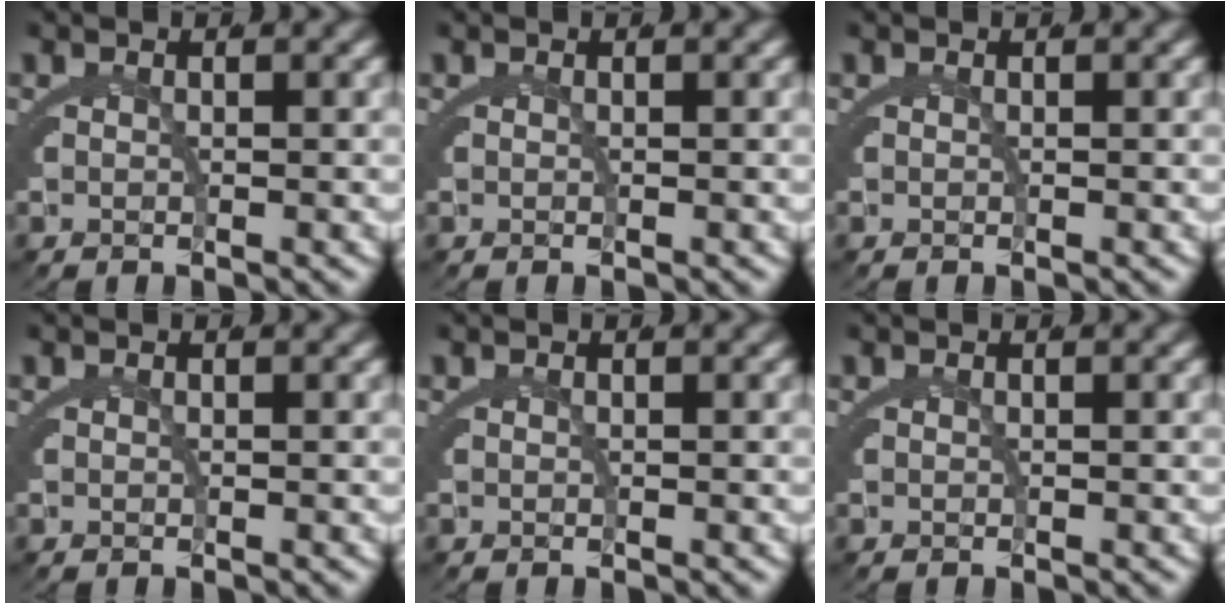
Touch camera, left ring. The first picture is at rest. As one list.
[{"total": 0.0}, {"total": 0.0}, {"total": 0.0}, {"total": 0.0}, {"total": 0.0}]